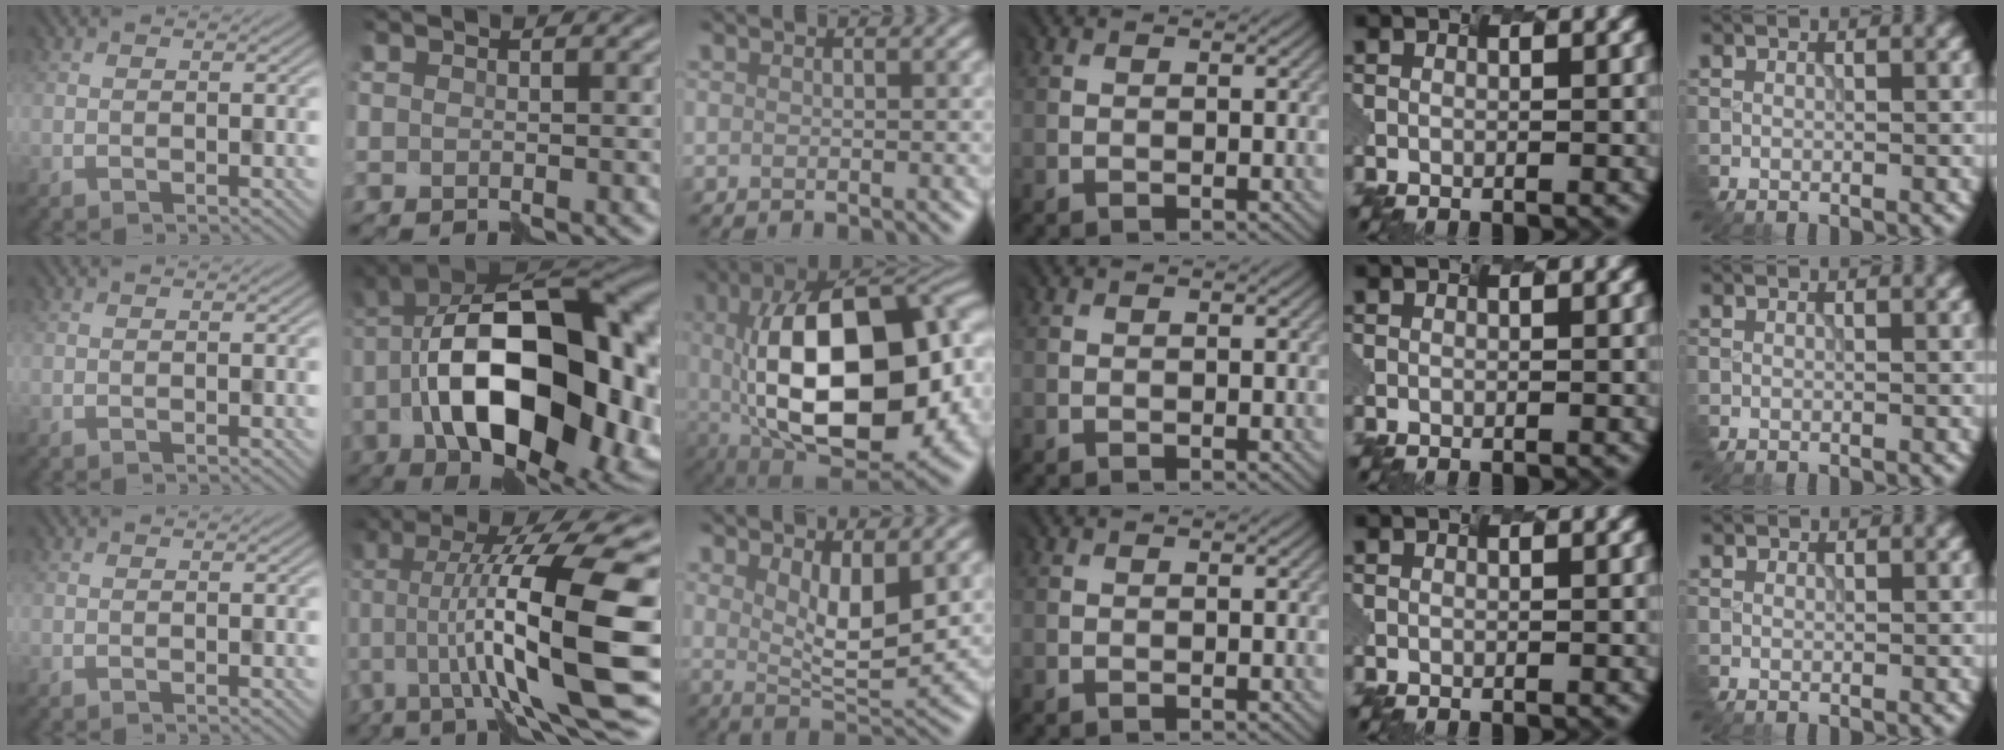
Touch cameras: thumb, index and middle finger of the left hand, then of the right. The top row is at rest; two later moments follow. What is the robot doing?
{"motion": "assemble", "object": "hinged jar"}